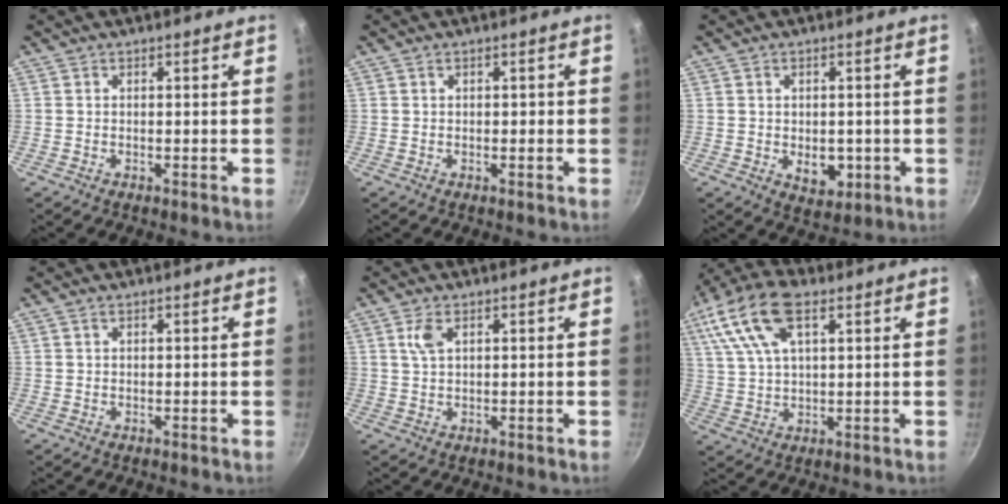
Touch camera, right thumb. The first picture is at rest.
{"total": 1.0, "force": [0.0, 0.5, 0.8], "torque": [-0.005, 0.003, 0.000]}
{"total": 5.7, "force": [-1.0, 3.8, 4.2], "torque": [-0.042, -0.006, -0.005]}
{"total": 0.7, "force": [0.5, 0.3, 0.5], "torque": [-0.009, 0.001, 0.011]}
{"total": 3.2, "force": [1.4, 1.6, 2.4], "torque": [-0.049, -0.004, 0.028]}
{"total": 15.1, "force": [6.7, 7.3, 11.4], "torque": [-0.229, 0.005, 0.121]}